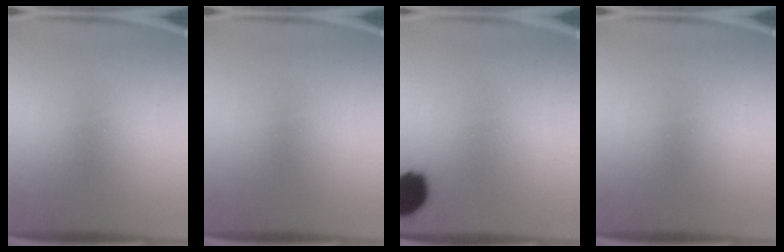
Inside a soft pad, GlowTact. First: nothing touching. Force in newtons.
{"total": 0.0}
{"total": 11.9}
{"total": 0.0}